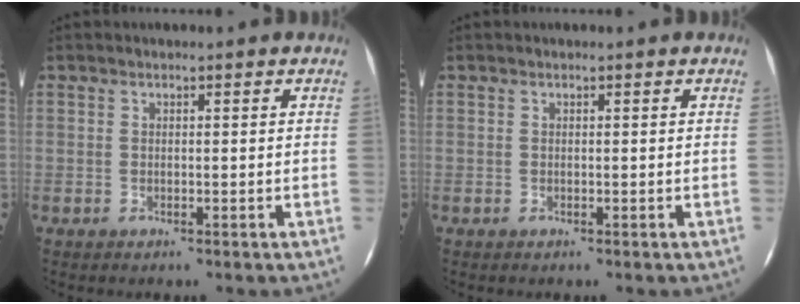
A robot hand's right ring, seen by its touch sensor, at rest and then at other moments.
{"total": 0.0}